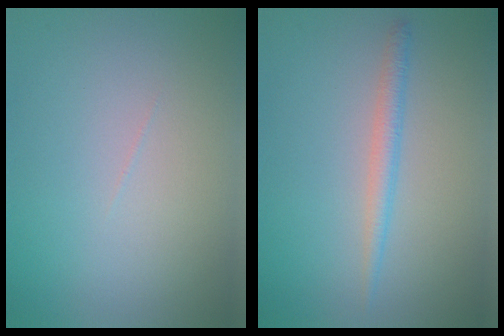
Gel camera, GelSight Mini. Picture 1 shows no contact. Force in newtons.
{"total": 1.7, "press": 1.7, "slide": 0.1}